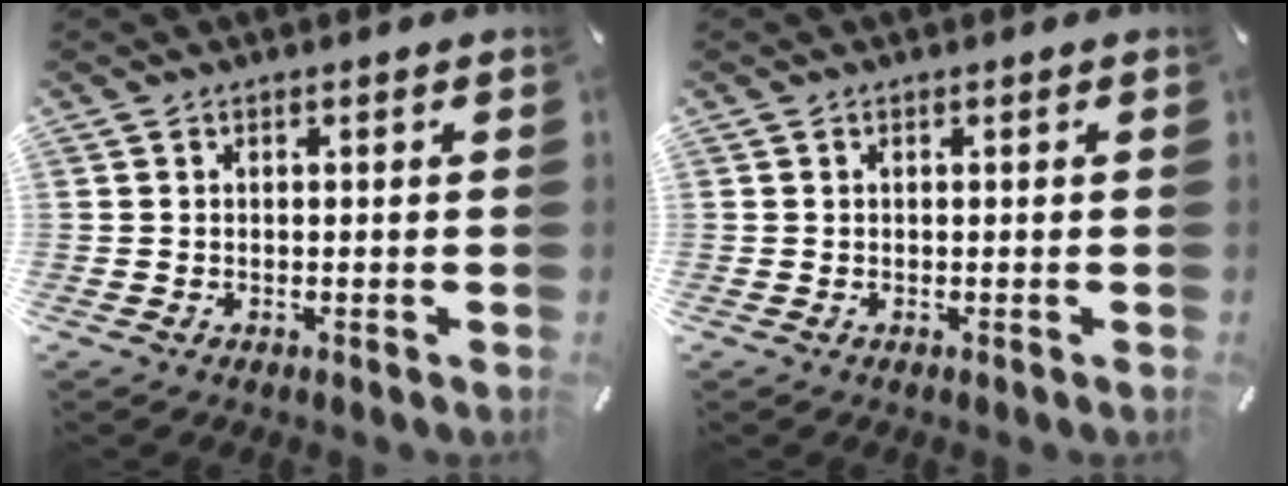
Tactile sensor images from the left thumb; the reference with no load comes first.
{"total": 0.0}